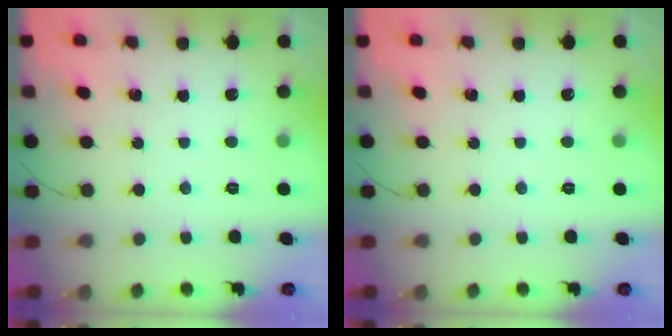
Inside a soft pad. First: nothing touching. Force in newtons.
{"total": 0.0}